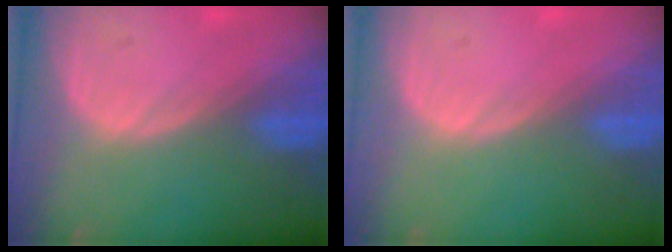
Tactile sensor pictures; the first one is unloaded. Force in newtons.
{"total": 0.0}